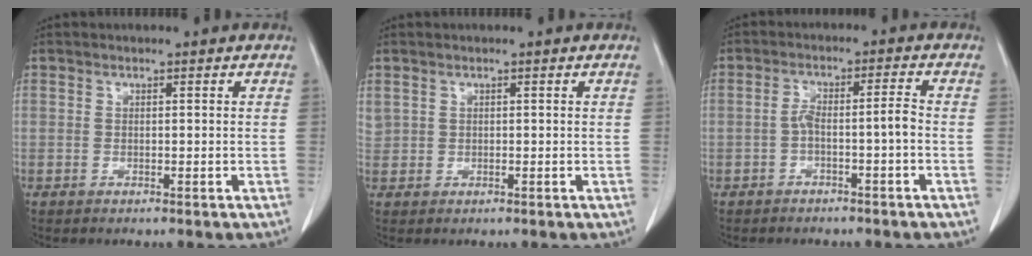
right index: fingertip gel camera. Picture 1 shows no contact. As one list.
[{"total": 1.5, "force": [0.8, 1.2, 0.4], "torque": [-0.016, 0.014, 0.021]}, {"total": 3.9, "force": [-1.5, 0.3, 3.6], "torque": [-0.067, 0.021, -0.022]}]